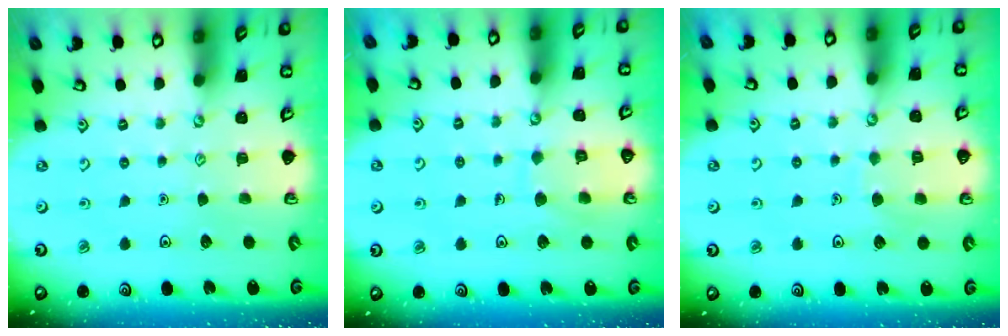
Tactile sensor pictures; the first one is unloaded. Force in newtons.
{"total": 8.1, "press": 8.1, "slide": 0.7}
{"total": 4.7, "press": 4.7, "slide": 0.4}